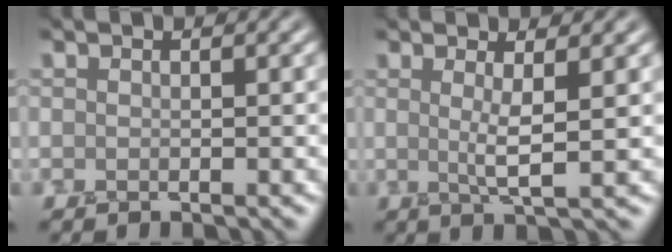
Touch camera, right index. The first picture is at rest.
{"total": 2.8, "force": [0.7, 0.5, 2.7], "torque": [-0.046, -0.008, 0.010]}